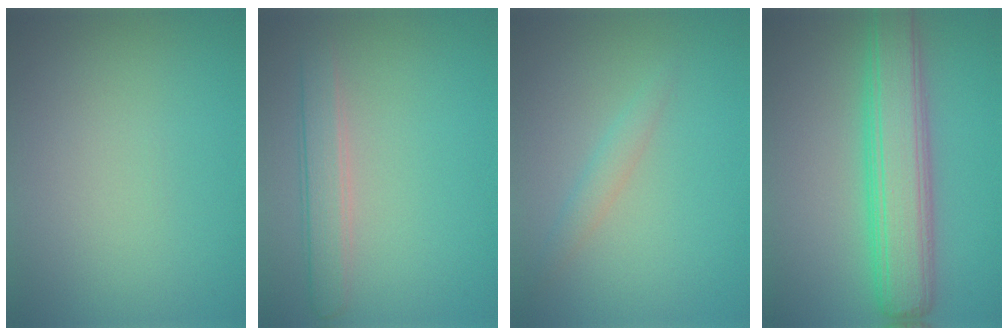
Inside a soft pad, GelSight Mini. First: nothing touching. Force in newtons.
{"total": 2.6, "press": 2.6, "slide": 0.1}
{"total": 1.4, "press": 1.4, "slide": 0.1}
{"total": 6.9, "press": 6.9, "slide": 0.1}